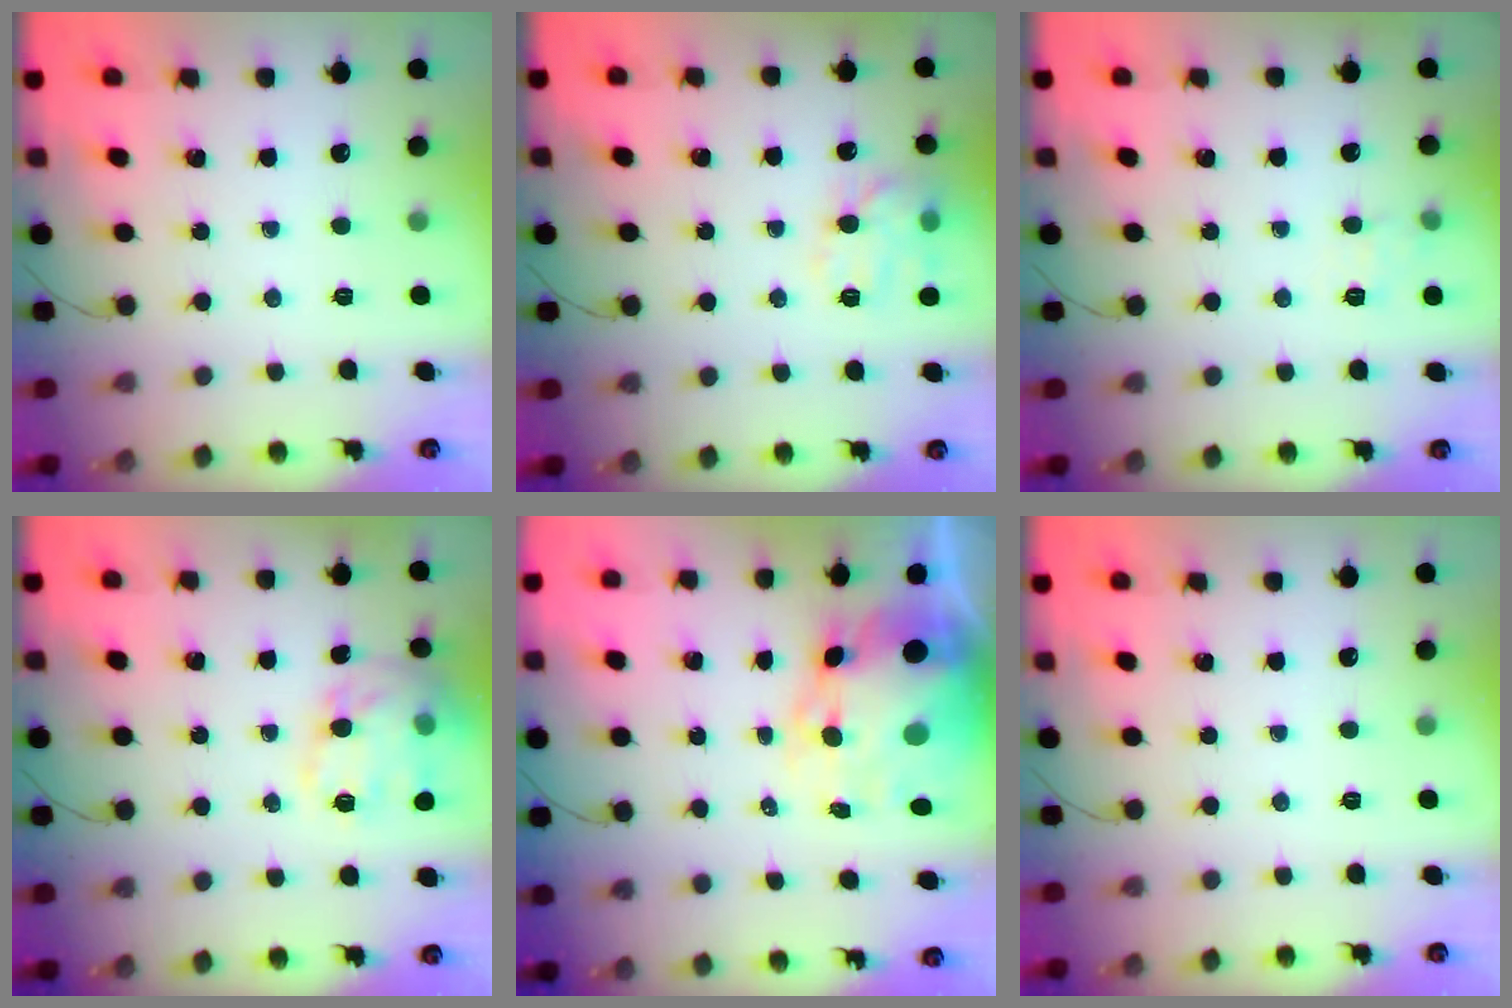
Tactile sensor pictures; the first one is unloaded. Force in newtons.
{"total": 11.2, "press": 11.2, "slide": 0.5}
{"total": 6.3, "press": 6.1, "slide": 1.7}
{"total": 14.4, "press": 14.3, "slide": 1.6}
{"total": 13.3, "press": 12.9, "slide": 3.1}
{"total": 0.0}